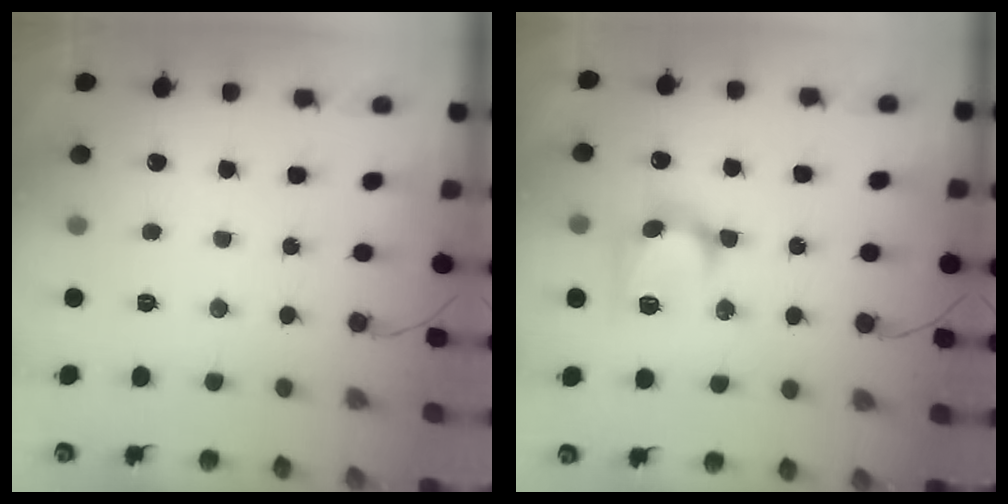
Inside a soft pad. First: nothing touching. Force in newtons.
{"total": 9.9, "press": 9.9, "slide": 0.5}